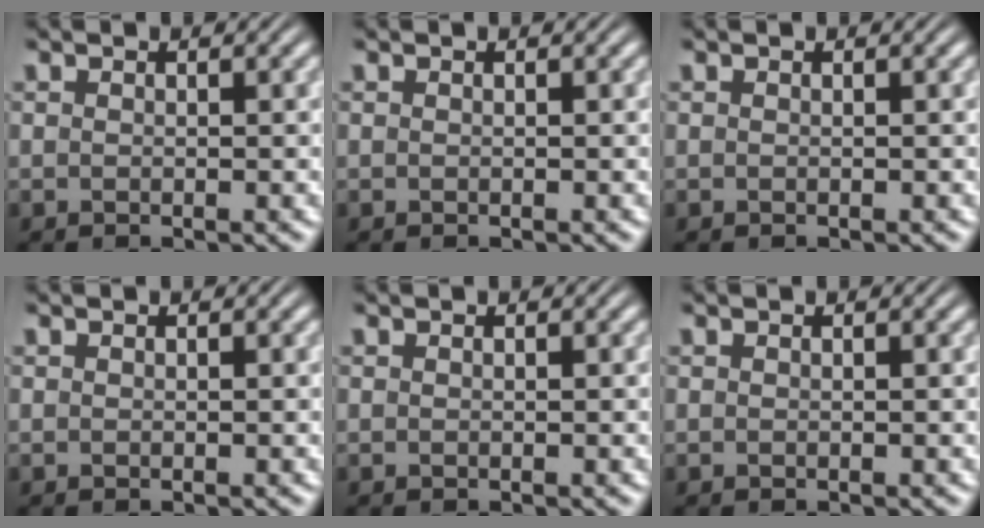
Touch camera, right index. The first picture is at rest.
{"total": 0.0}
{"total": 0.0}
{"total": 0.0}
{"total": 0.0}
{"total": 0.0}